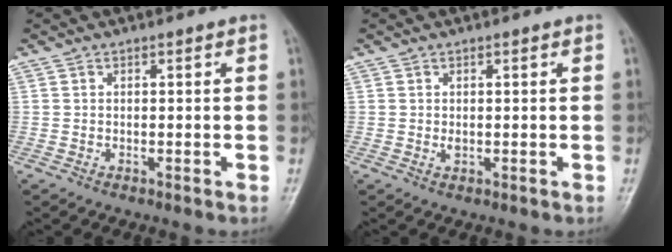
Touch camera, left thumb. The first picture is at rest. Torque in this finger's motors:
{"motor_torque": [0.18, 0.16, 0.04, -0.06, 0.00]}